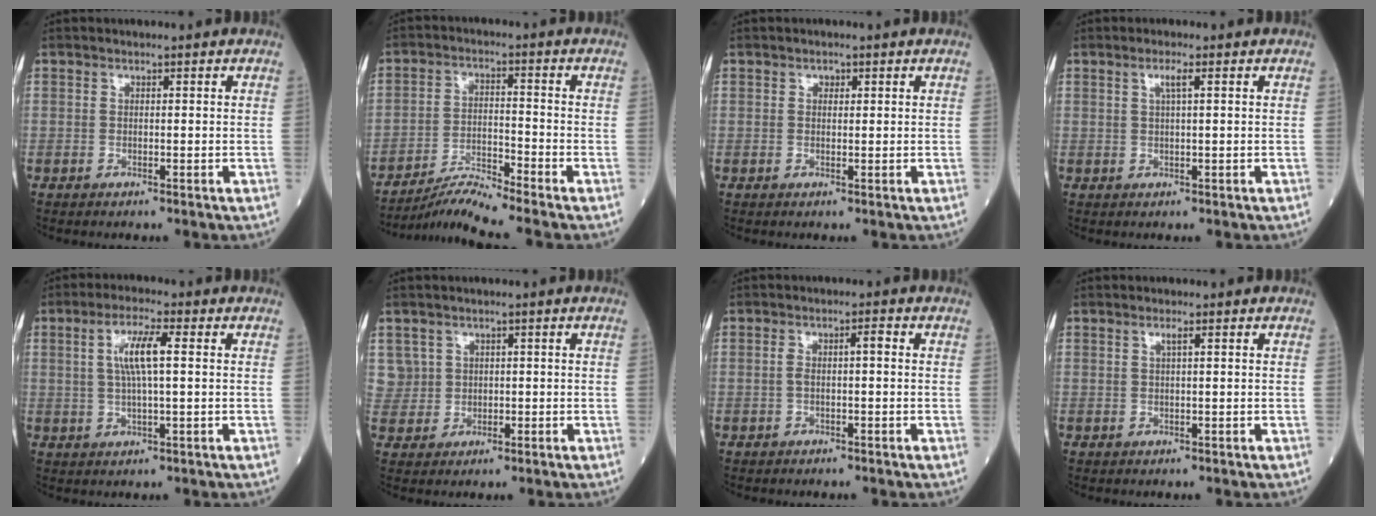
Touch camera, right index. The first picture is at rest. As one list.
[{"total": 6.1, "force": [-5.6, -2.0, 1.3], "torque": [-0.032, -0.019, -0.104]}, {"total": 0.8, "force": [0.3, 0.6, 0.4], "torque": [-0.004, 0.000, 0.004]}, {"total": 1.9, "force": [0.8, -0.1, 1.7], "torque": [-0.035, 0.003, 0.013]}, {"total": 6.2, "force": [1.2, 0.7, 6.1], "torque": [-0.122, 0.006, 0.024]}, {"total": 4.1, "force": [1.4, 3.8, -0.3], "torque": [0.019, 0.012, 0.031]}, {"total": 2.5, "force": [0.0, 0.5, 2.4], "torque": [-0.047, 0.014, 0.002]}, {"total": 0.9, "force": [0.4, -0.1, 0.8], "torque": [-0.018, 0.003, 0.008]}]